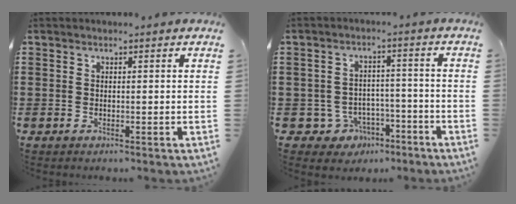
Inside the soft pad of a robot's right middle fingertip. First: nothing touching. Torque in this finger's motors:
{"motor_torque": [-0.06, -0.05, 0.07, -0.01]}